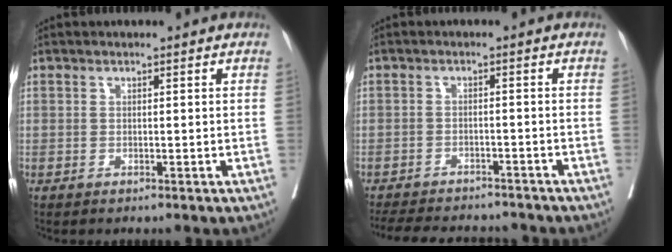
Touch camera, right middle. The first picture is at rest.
{"total": 13.7, "force": [-12.4, 3.5, 4.7], "torque": [-0.097, -0.004, -0.167]}